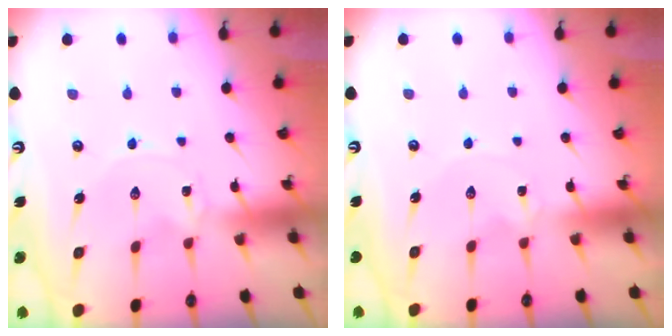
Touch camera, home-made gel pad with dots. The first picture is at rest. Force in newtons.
{"total": 1.1, "press": 1.1, "slide": 0.1}